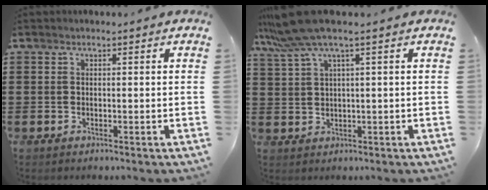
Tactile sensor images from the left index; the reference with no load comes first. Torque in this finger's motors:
{"motor_torque": [2.14, 0.00, 1.01, 0.21]}